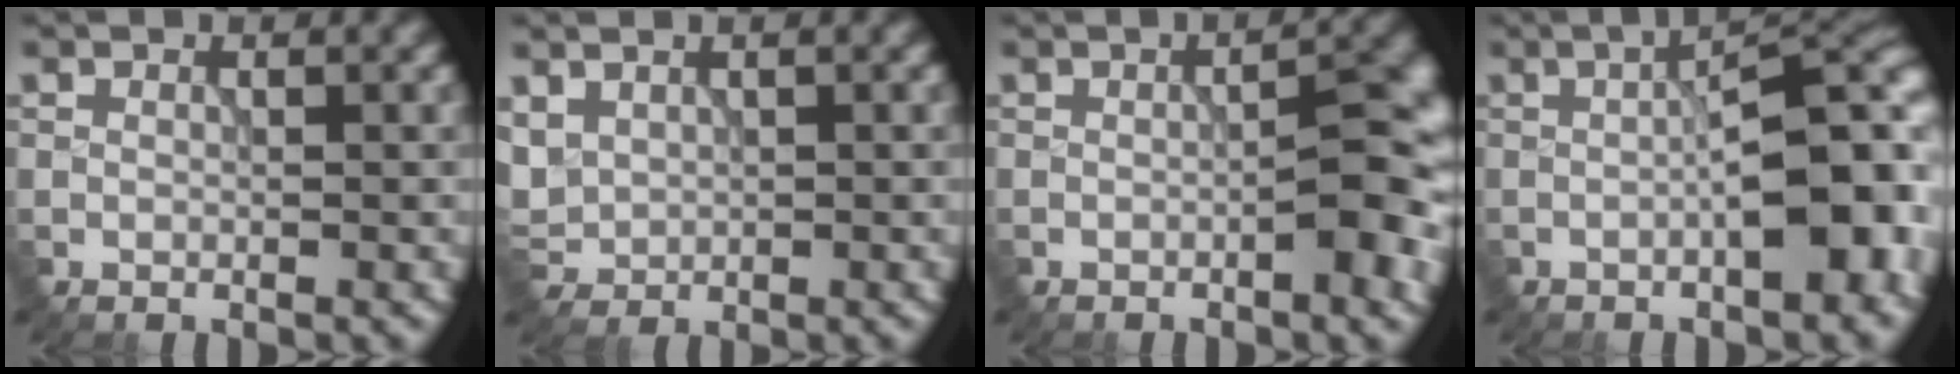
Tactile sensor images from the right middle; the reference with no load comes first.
{"total": 2.6, "force": [1.0, 2.1, 1.2], "torque": [-0.035, -0.001, 0.026]}
{"total": 5.8, "force": [-0.6, 1.5, 5.5], "torque": [-0.064, -0.002, -0.003]}
{"total": 8.5, "force": [-0.8, 2.8, 8.0], "torque": [-0.098, 0.005, -0.011]}